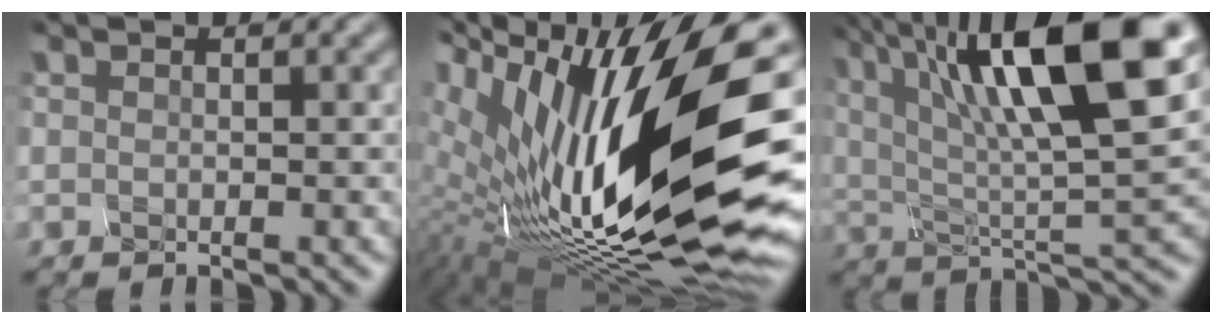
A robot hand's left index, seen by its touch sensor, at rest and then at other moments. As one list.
[{"total": 16.5, "force": [2.9, 6.2, 15.0], "torque": [-0.287, -0.004, 0.066]}, {"total": 13.3, "force": [6.4, 3.1, 11.3], "torque": [-0.197, 0.010, 0.117]}]